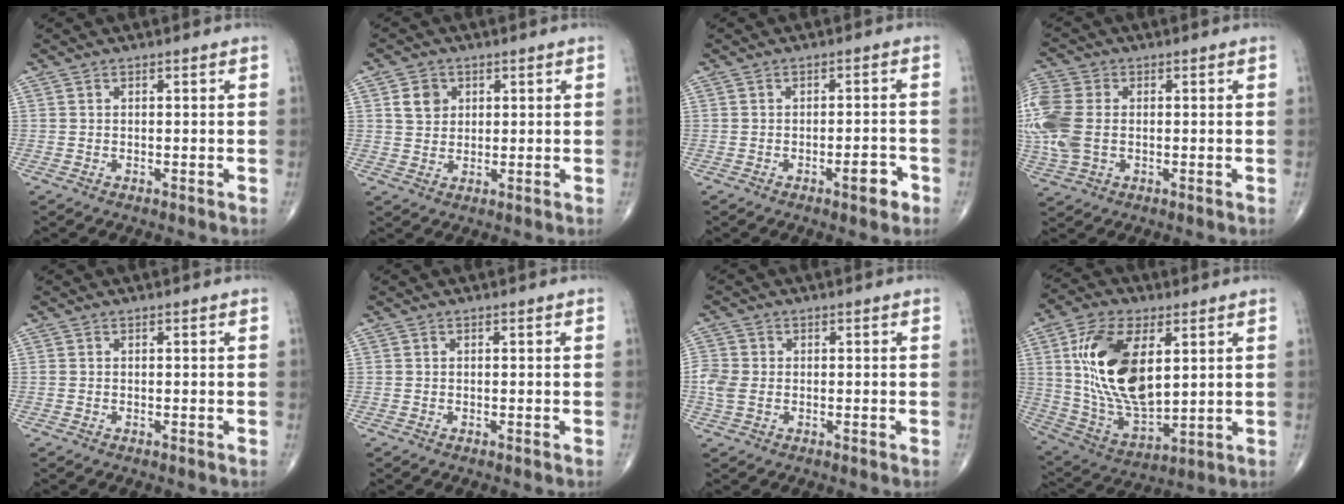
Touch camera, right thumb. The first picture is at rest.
{"total": 4.5, "force": [1.6, 3.7, 1.9], "torque": [-0.015, -0.007, 0.027]}
{"total": 4.0, "force": [-2.1, 1.3, 3.2], "torque": [-0.038, 0.010, -0.027]}
{"total": 12.1, "force": [-0.2, 8.2, 8.8], "torque": [-0.241, 0.007, -0.001]}
{"total": 0.0}
{"total": 0.0}
{"total": 2.2, "force": [-0.1, 1.6, 1.4], "torque": [-0.045, -0.004, -0.005]}
{"total": 20.5, "force": [4.8, 10.6, 16.9], "torque": [-0.312, -0.021, 0.096]}